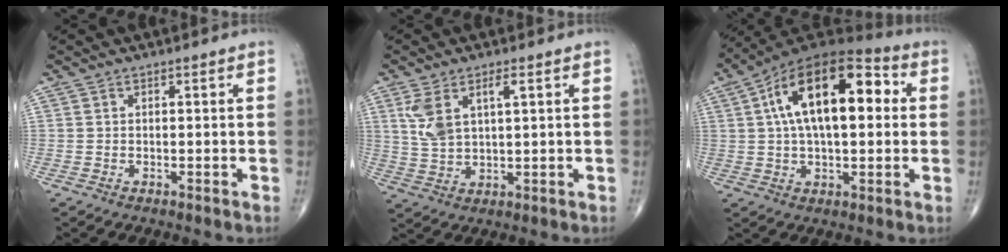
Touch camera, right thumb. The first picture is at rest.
{"total": 7.5, "force": [2.8, 3.3, 6.1], "torque": [-0.126, -0.001, 0.063]}
{"total": 20.6, "force": [4.1, 10.1, 17.5], "torque": [-0.271, 0.027, 0.054]}